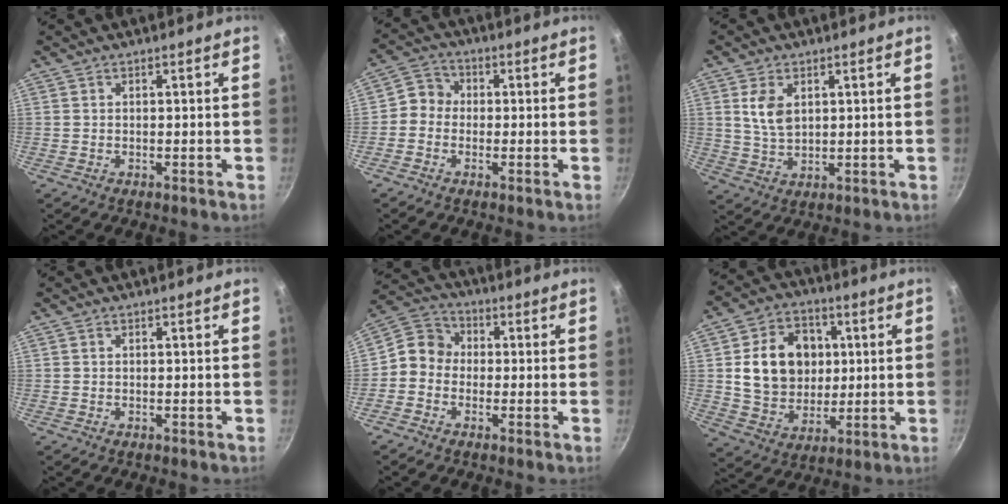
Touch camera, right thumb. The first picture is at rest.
{"total": 4.5, "force": [-0.7, 4.0, 1.8], "torque": [-0.009, 0.017, -0.032]}
{"total": 6.2, "force": [1.9, 3.9, 4.4], "torque": [-0.076, -0.012, 0.041]}
{"total": 0.0}
{"total": 6.7, "force": [-1.0, 6.0, 2.8], "torque": [-0.032, 0.024, -0.046]}
{"total": 16.2, "force": [2.3, 13.0, 9.4], "torque": [-0.127, 0.007, 0.045]}